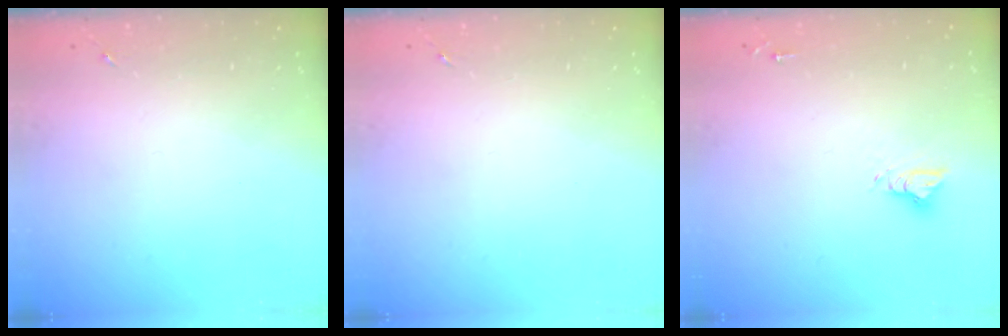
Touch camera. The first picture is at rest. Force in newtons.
{"total": 0.0}
{"total": 5.5, "press": 5.5, "slide": 0.5}